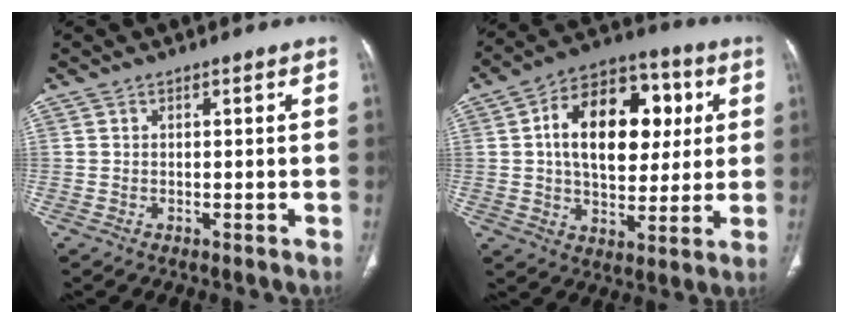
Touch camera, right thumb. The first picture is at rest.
{"total": 20.0, "force": [3.8, 12.6, 15.0], "torque": [-0.202, 0.013, 0.057]}